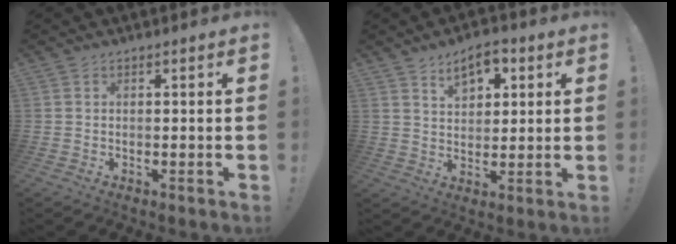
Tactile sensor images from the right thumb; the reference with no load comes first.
{"total": 8.1, "force": [4.6, 4.9, 4.5], "torque": [-0.066, -0.013, 0.084]}